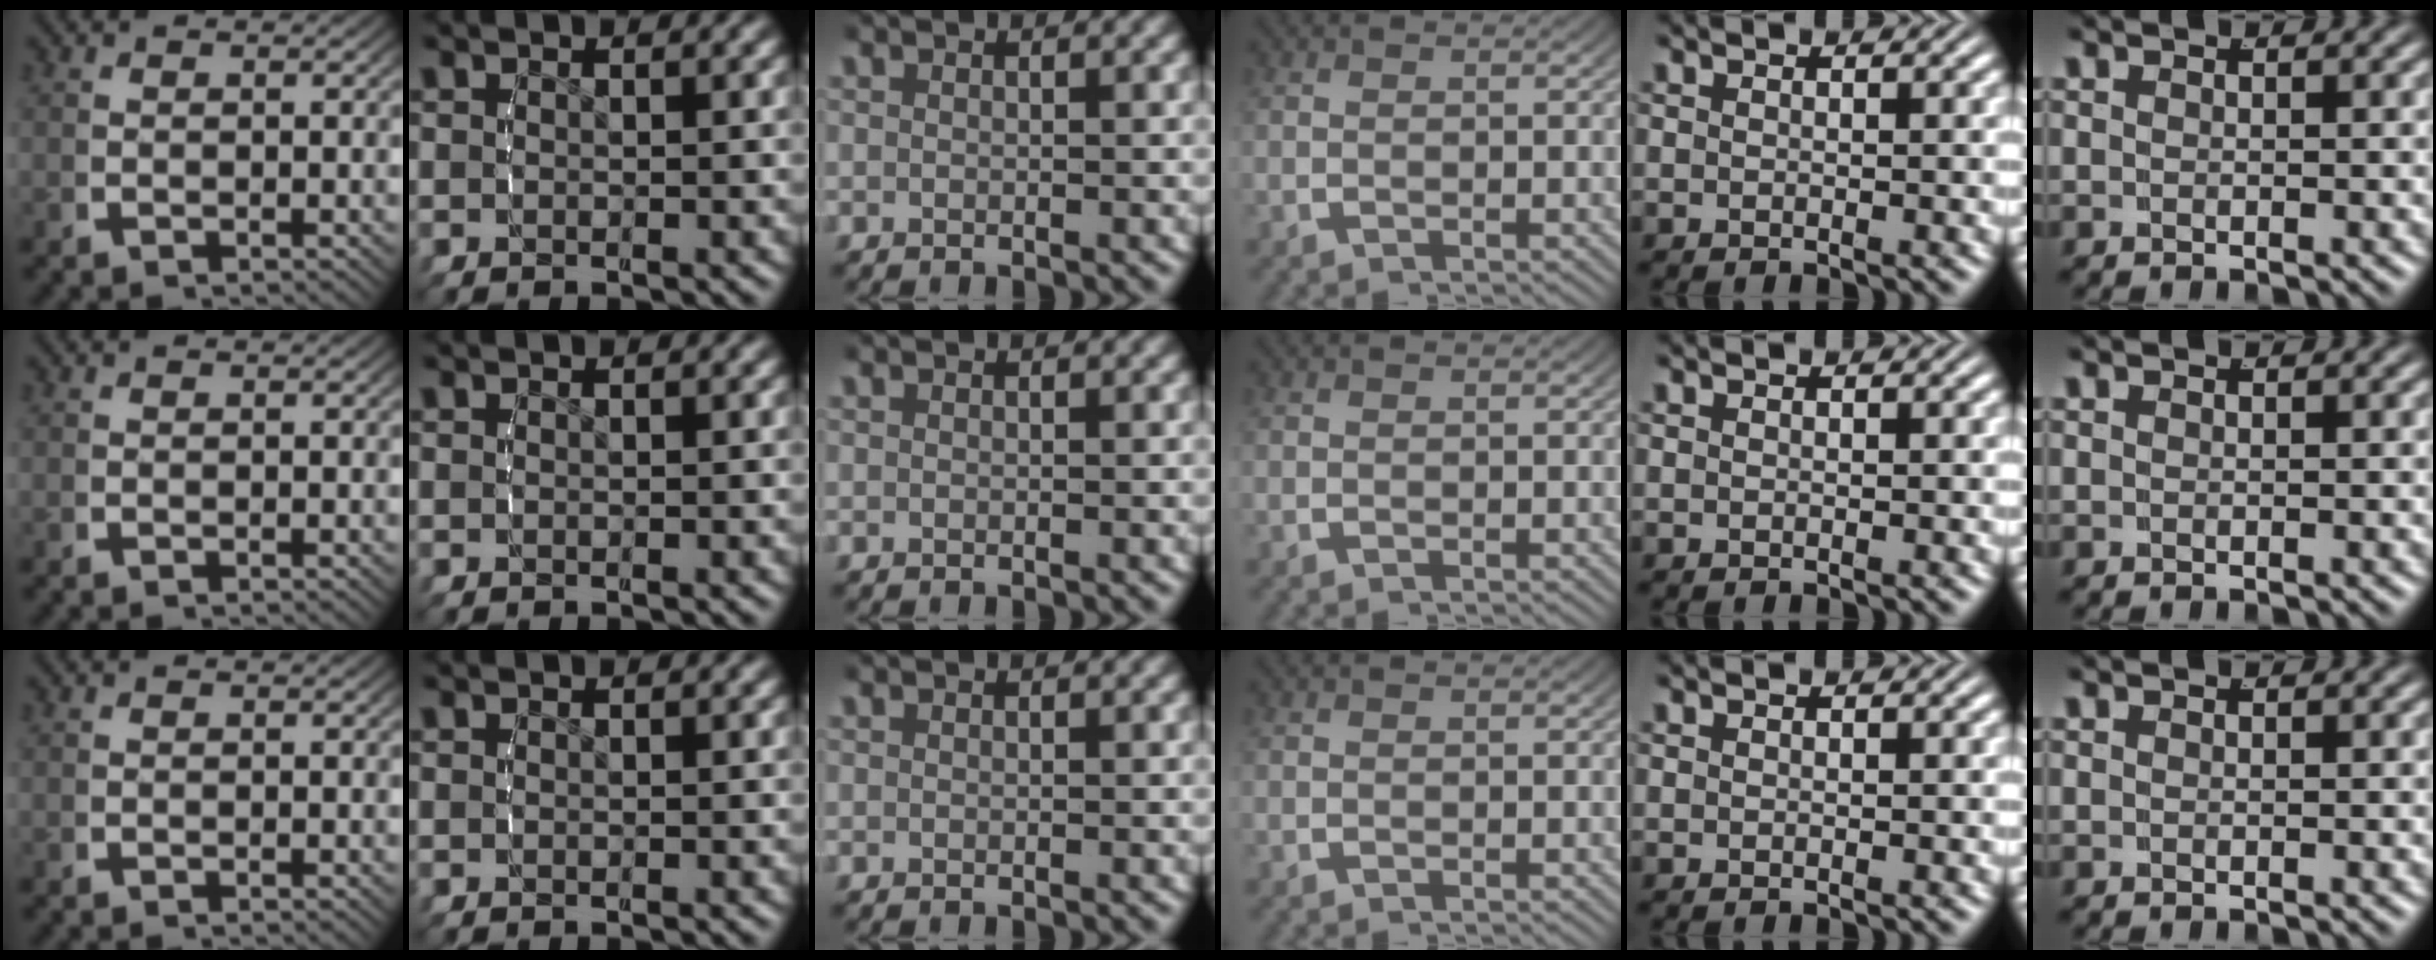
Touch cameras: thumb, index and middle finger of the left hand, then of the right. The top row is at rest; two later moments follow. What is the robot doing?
{"motion": "lift_and_place", "object": "condiment"}